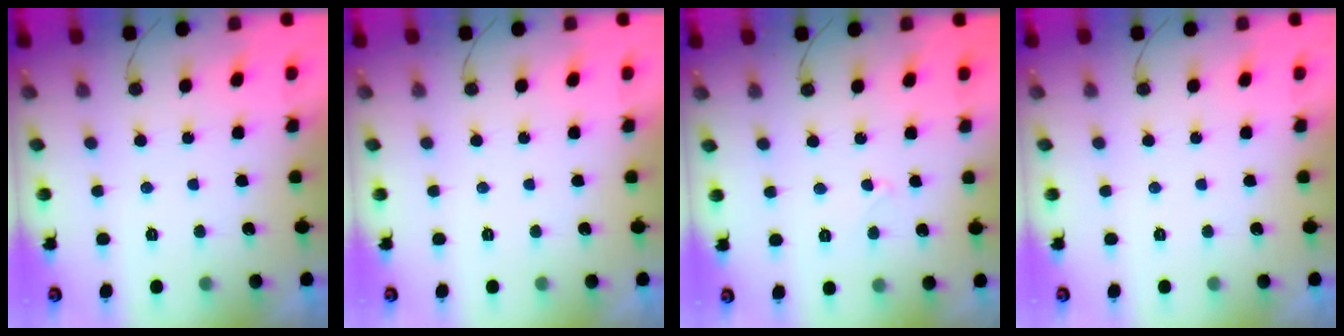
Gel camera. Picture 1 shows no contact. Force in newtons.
{"total": 0.0}
{"total": 2.0, "press": 2.0, "slide": 0.2}
{"total": 0.0}